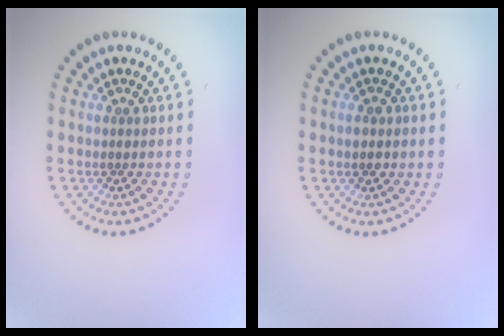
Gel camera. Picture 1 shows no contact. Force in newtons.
{"total": 1.7, "press": 1.7, "slide": 0.1}